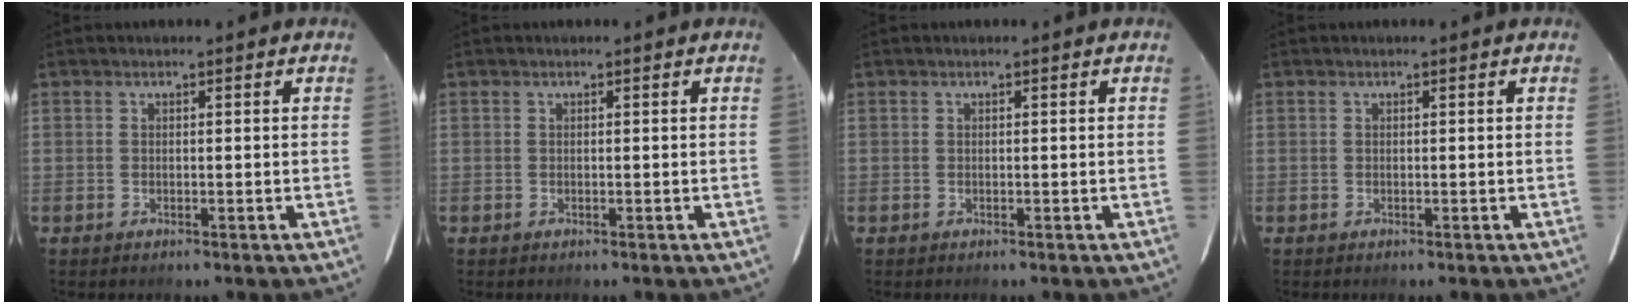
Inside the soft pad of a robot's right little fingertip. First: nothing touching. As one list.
[{"total": 0.0}, {"total": 0.0}, {"total": 0.0}]